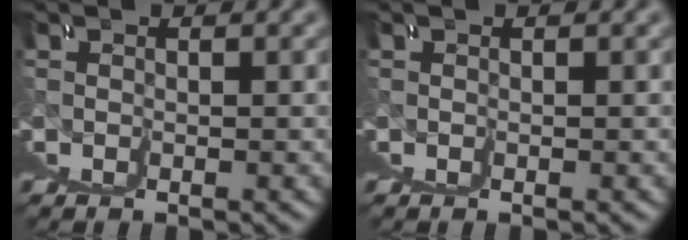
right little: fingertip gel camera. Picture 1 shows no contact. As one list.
[{"total": 0.0}]